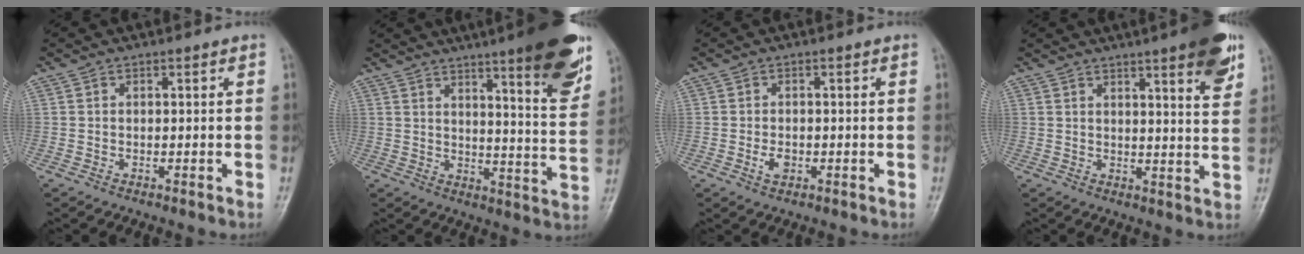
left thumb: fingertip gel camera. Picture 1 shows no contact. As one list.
[{"total": 18.5, "force": [11.4, 2.9, 14.4], "torque": [-0.167, -0.061, 0.152]}, {"total": 2.2, "force": [-0.6, 1.5, 1.5], "torque": [-0.026, 0.000, -0.011]}, {"total": 10.9, "force": [6.5, 1.7, 8.6], "torque": [-0.097, -0.030, 0.079]}]